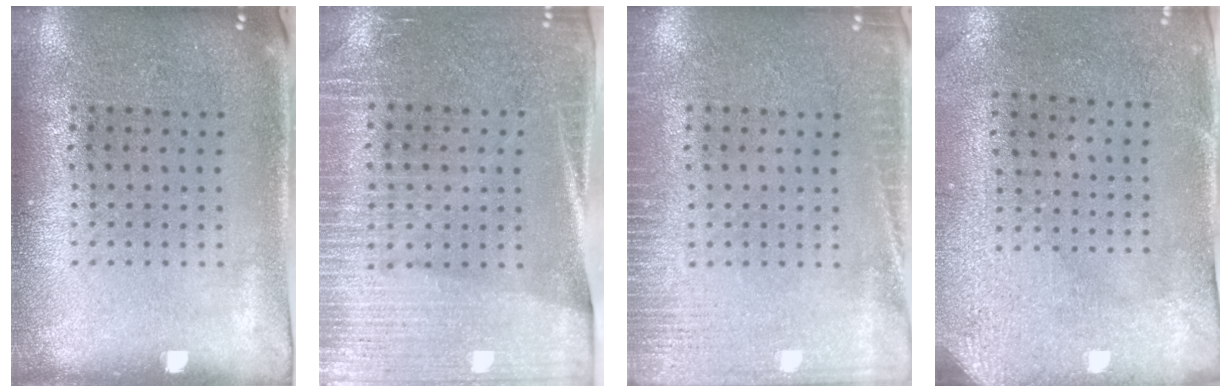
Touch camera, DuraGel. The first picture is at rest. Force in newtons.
{"total": 3.4, "press": 3.1, "slide": 1.4}
{"total": 2.7, "press": 2.7, "slide": 0.5}
{"total": 3.0, "press": 2.3, "slide": 1.9}